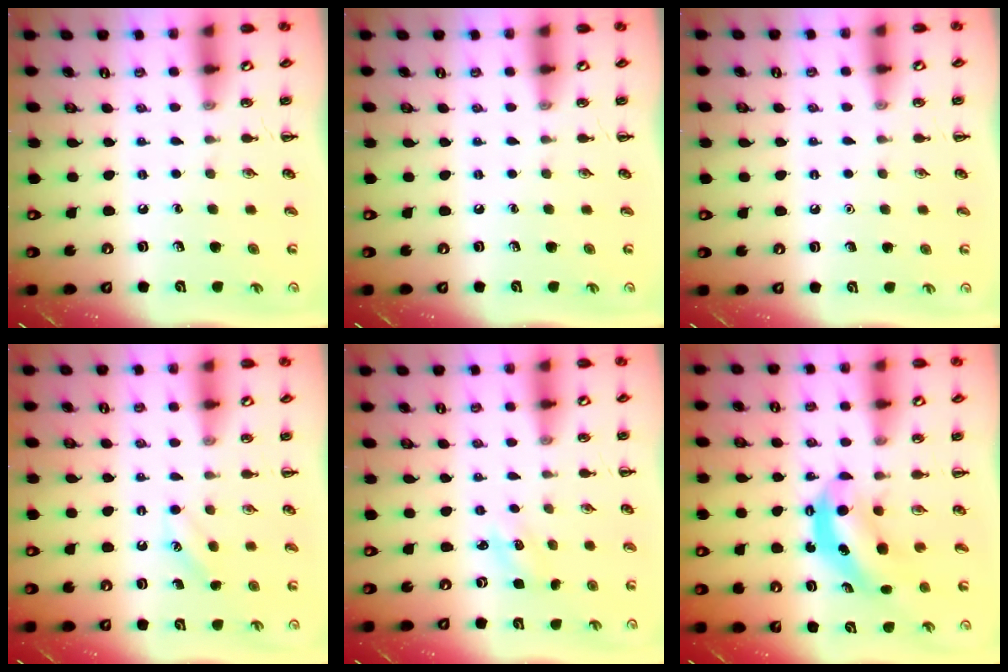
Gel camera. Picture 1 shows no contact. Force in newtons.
{"total": 0.0}
{"total": 1.6, "press": 1.6, "slide": 0.1}
{"total": 3.0, "press": 2.9, "slide": 0.7}
{"total": 1.6, "press": 1.5, "slide": 0.5}
{"total": 5.9, "press": 5.8, "slide": 0.4}